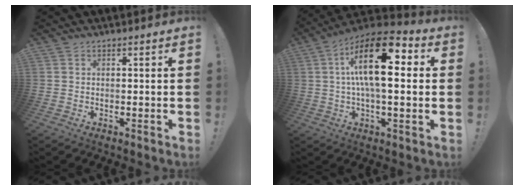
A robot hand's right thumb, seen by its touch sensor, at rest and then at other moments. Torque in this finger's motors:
{"motor_torque": [2.32, 2.69, 1.21, -0.48, 0.38]}